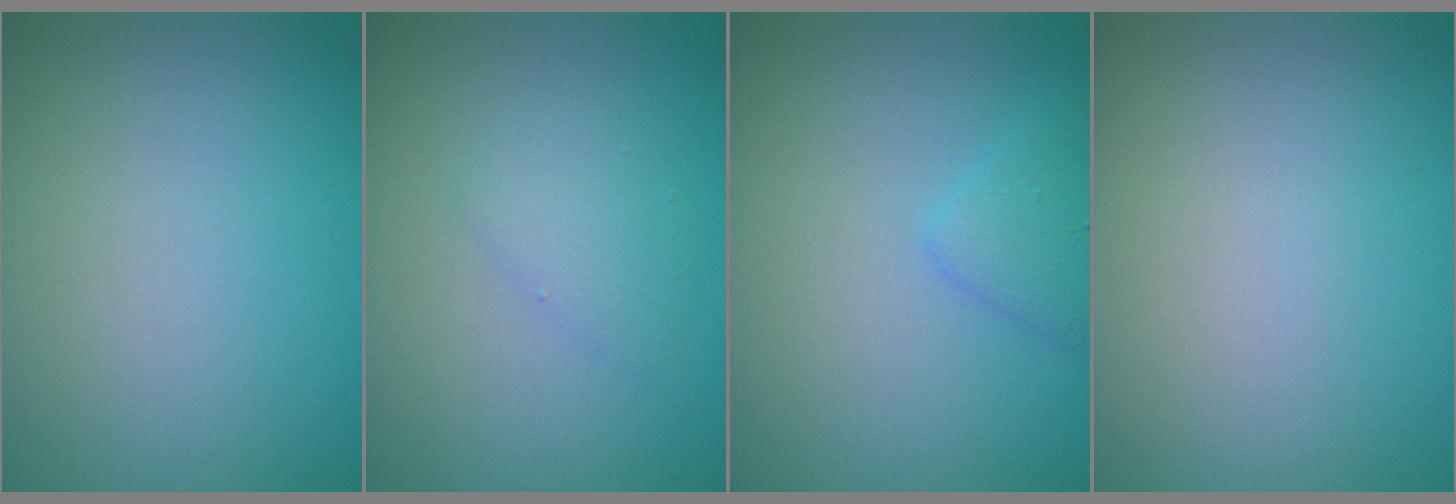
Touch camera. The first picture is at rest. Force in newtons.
{"total": 1.4, "press": 1.4, "slide": 0.1}
{"total": 1.8, "press": 1.8, "slide": 0.1}
{"total": 0.0}